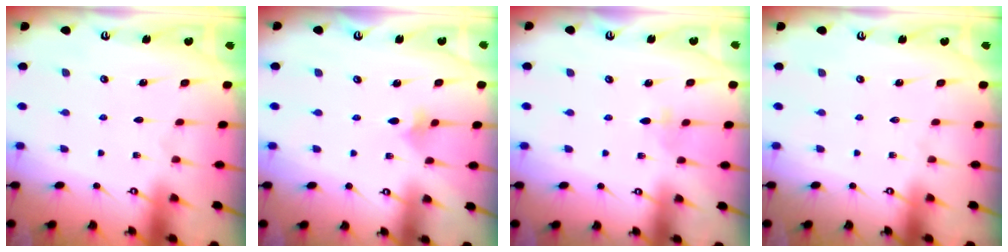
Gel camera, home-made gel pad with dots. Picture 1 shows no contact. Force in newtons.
{"total": 2.5, "press": 2.4, "slide": 0.6}
{"total": 2.8, "press": 2.7, "slide": 0.6}
{"total": 0.0}